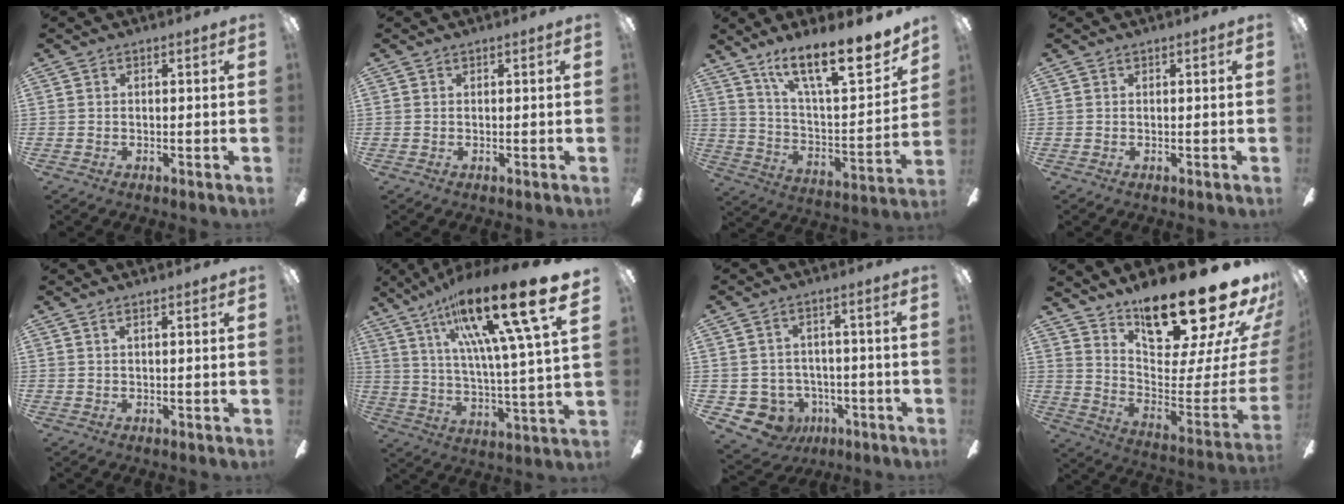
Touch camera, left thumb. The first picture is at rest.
{"total": 0.0}
{"total": 19.6, "force": [14.3, 5.4, 12.2], "torque": [-0.191, -0.098, 0.238]}
{"total": 0.0}
{"total": 1.1, "force": [0.6, 0.1, 0.9], "torque": [-0.021, 0.000, 0.011]}
{"total": 25.4, "force": [14.8, 4.5, 20.2], "torque": [-0.347, -0.086, 0.228]}
{"total": 6.6, "force": [-2.5, 5.9, 1.2], "torque": [-0.060, 0.010, -0.043]}
{"total": 27.1, "force": [21.6, 7.8, 14.4], "torque": [-0.181, -0.167, 0.361]}